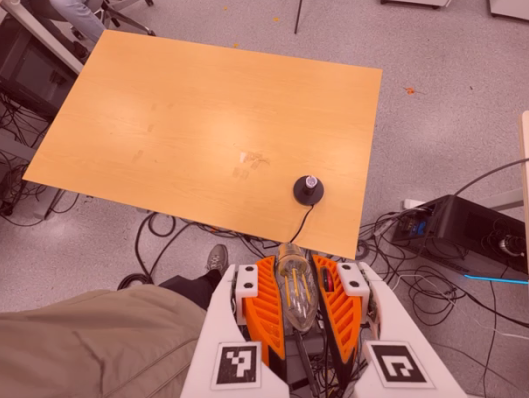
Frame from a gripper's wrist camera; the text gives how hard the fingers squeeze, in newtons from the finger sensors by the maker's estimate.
{"total": 22.9, "left": 24.7, "right": 21.2}